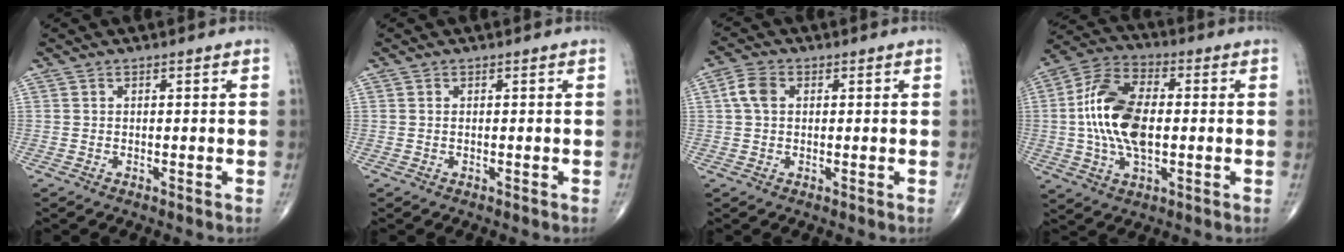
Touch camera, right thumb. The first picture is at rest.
{"total": 0.0}
{"total": 4.1, "force": [0.8, 2.8, 2.9], "torque": [-0.063, 0.011, 0.012]}
{"total": 15.4, "force": [0.0, 8.2, 13.0], "torque": [-0.256, 0.017, -0.005]}